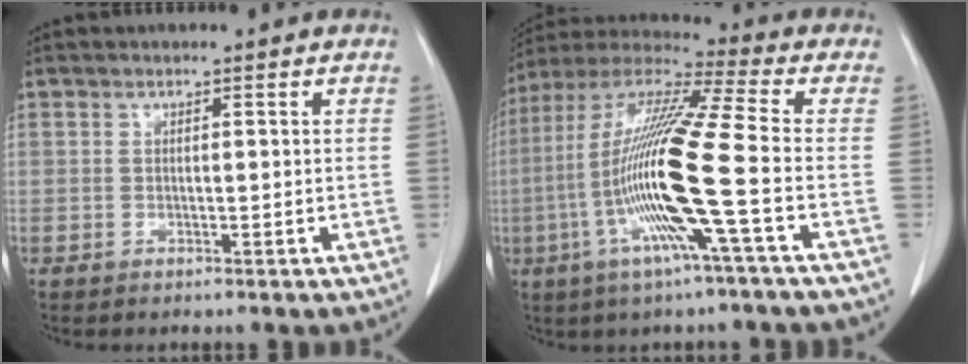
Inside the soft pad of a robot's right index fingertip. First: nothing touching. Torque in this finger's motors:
{"motor_torque": [2.14, 0.00, 1.06, 0.21]}